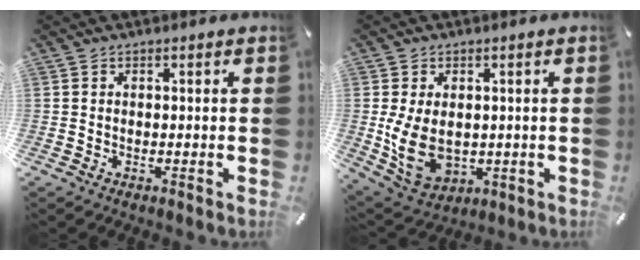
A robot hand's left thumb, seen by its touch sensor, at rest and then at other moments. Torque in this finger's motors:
{"motor_torque": [-0.19, 1.09, 0.64, -0.50, 0.43]}